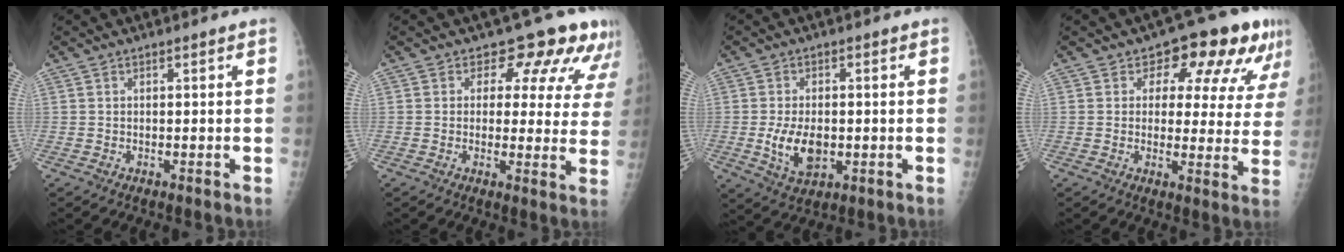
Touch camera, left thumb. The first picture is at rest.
{"total": 10.7, "force": [8.2, 6.0, 3.3], "torque": [0.018, -0.034, 0.067]}
{"total": 7.9, "force": [-1.2, 4.8, 6.2], "torque": [-0.102, -0.011, -0.013]}
{"total": 12.6, "force": [7.3, 7.2, 7.3], "torque": [-0.039, -0.024, 0.079]}